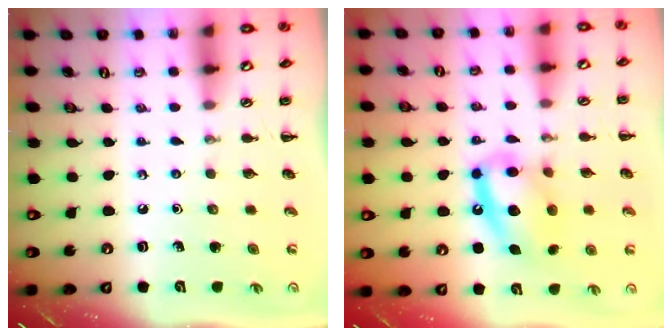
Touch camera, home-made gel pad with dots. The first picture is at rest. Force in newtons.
{"total": 14.3, "press": 13.9, "slide": 3.1}